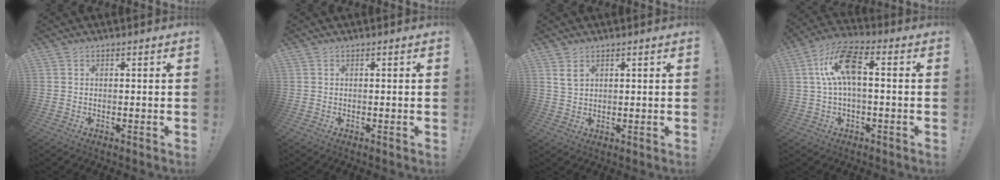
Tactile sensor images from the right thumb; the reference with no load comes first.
{"total": 0.0}
{"total": 3.4, "force": [2.0, 2.2, 1.6], "torque": [-0.020, -0.008, 0.038]}
{"total": 13.1, "force": [1.3, 5.7, 11.7], "torque": [-0.227, 0.020, 0.024]}